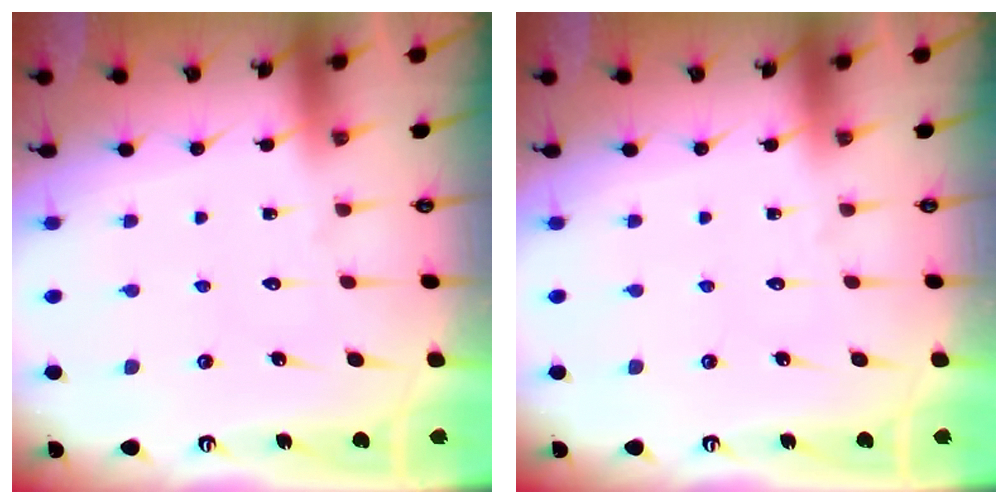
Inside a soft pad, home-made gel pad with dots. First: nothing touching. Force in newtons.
{"total": 0.0}